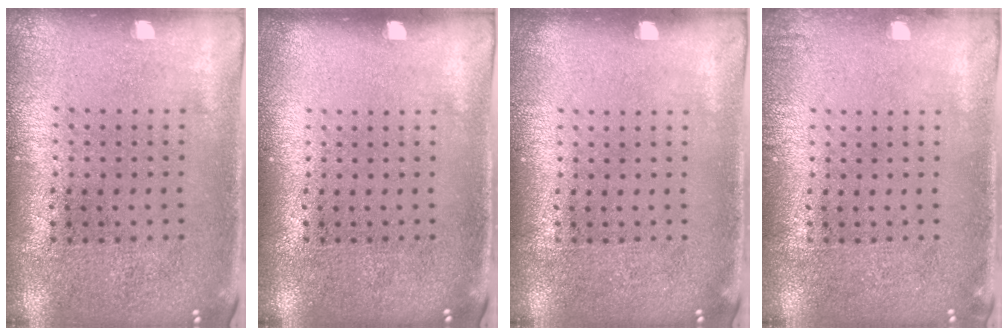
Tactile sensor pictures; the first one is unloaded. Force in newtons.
{"total": 0.0}
{"total": 0.0}
{"total": 0.7, "press": 0.7, "slide": 0.1}